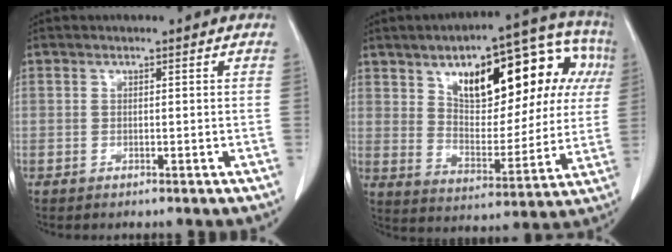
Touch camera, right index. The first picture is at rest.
{"total": 21.1, "force": [8.0, 9.0, 17.4], "torque": [-0.236, 0.043, 0.123]}